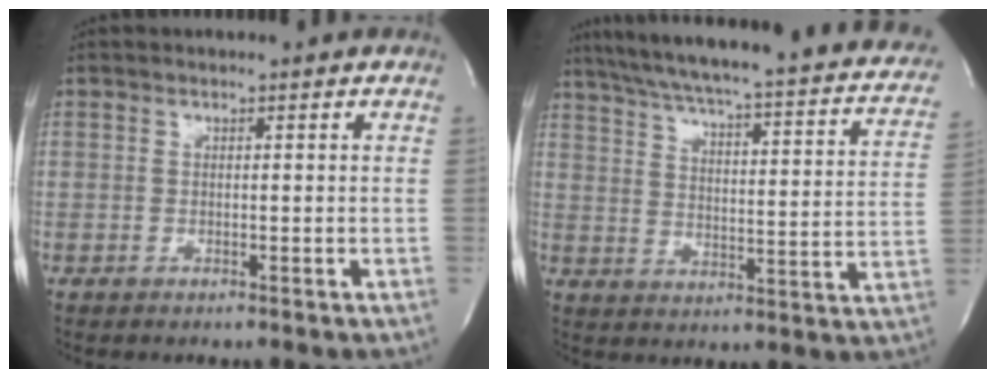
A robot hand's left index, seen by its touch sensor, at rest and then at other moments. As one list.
[{"total": 30.5, "force": [25.6, 4.5, 15.9], "torque": [-0.246, -0.045, 0.309]}]